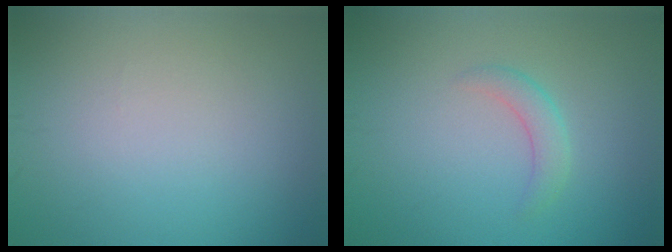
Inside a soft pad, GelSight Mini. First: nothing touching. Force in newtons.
{"total": 1.8, "press": 1.8, "slide": 0.0}